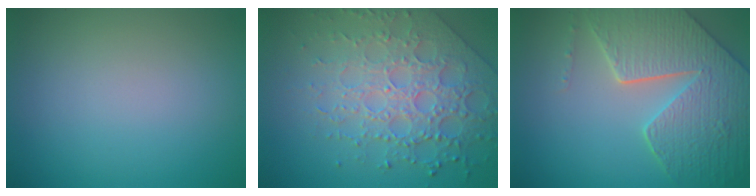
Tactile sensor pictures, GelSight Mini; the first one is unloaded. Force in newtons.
{"total": 6.2, "press": 5.2, "slide": 3.3}
{"total": 8.3, "press": 6.1, "slide": 5.7}